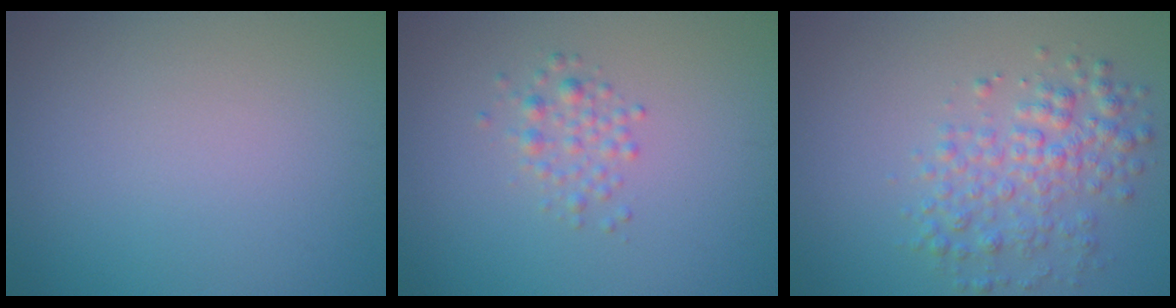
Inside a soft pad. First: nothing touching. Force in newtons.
{"total": 1.6, "press": 1.6, "slide": 0.0}
{"total": 3.8, "press": 3.8, "slide": 0.1}